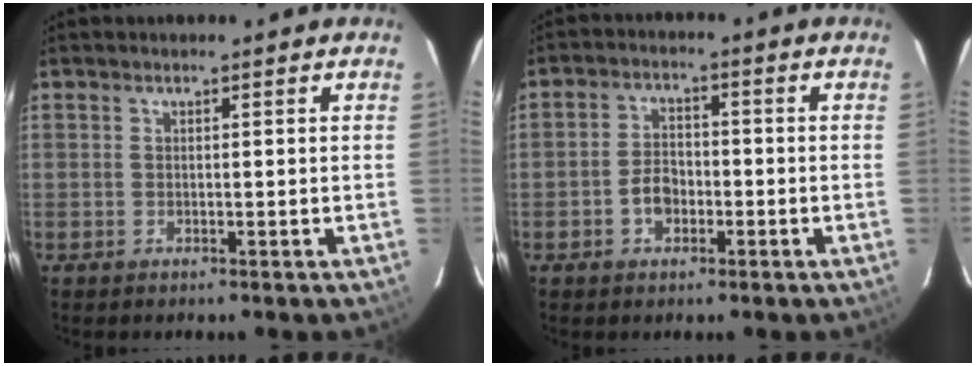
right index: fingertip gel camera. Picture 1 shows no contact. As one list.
[{"total": 4.8, "force": [-1.9, 3.4, 2.8], "torque": [-0.055, 0.012, -0.031]}]